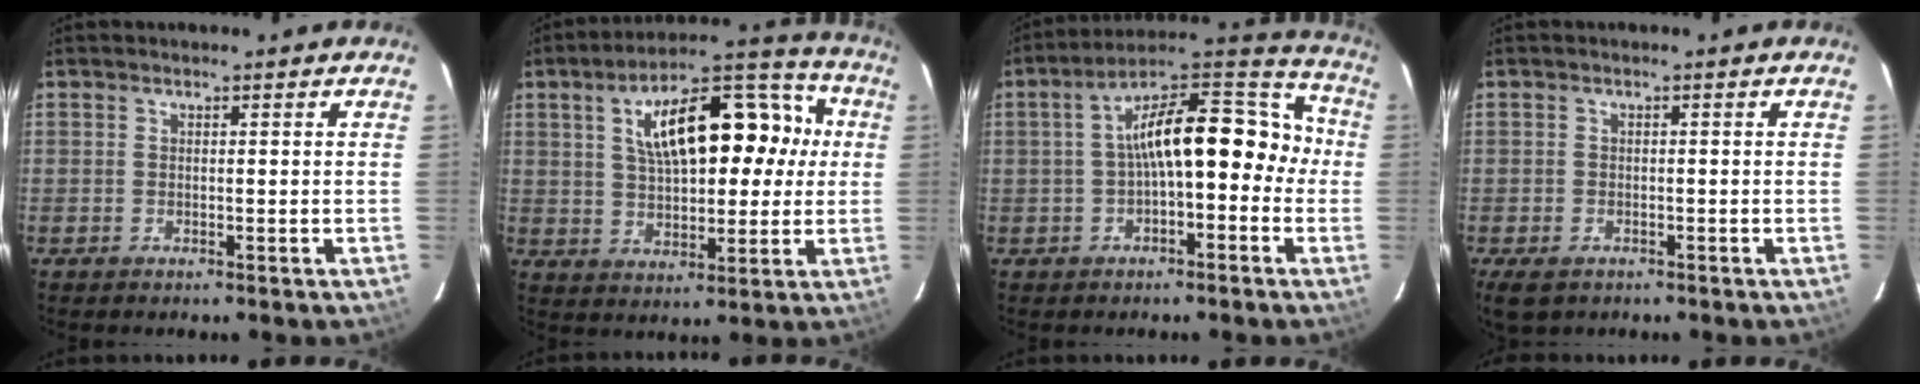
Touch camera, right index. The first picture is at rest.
{"total": 18.6, "force": [3.9, 9.2, 15.8], "torque": [-0.275, 0.049, 0.065]}
{"total": 15.6, "force": [-1.5, 7.0, 13.9], "torque": [-0.219, 0.051, -0.030]}
{"total": 4.7, "force": [-3.0, 2.6, 2.4], "torque": [-0.055, -0.016, -0.051]}